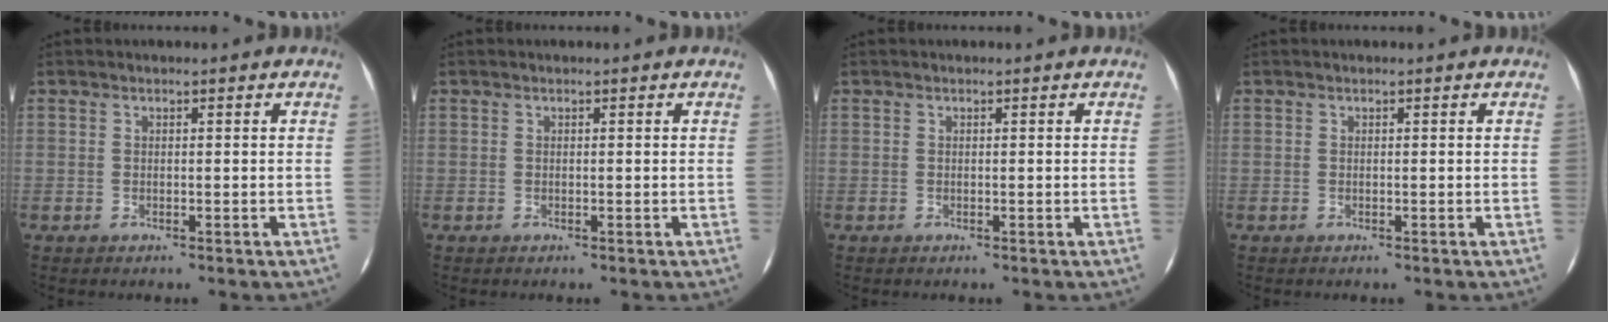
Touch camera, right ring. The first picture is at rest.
{"total": 0.0}
{"total": 0.0}
{"total": 0.0}